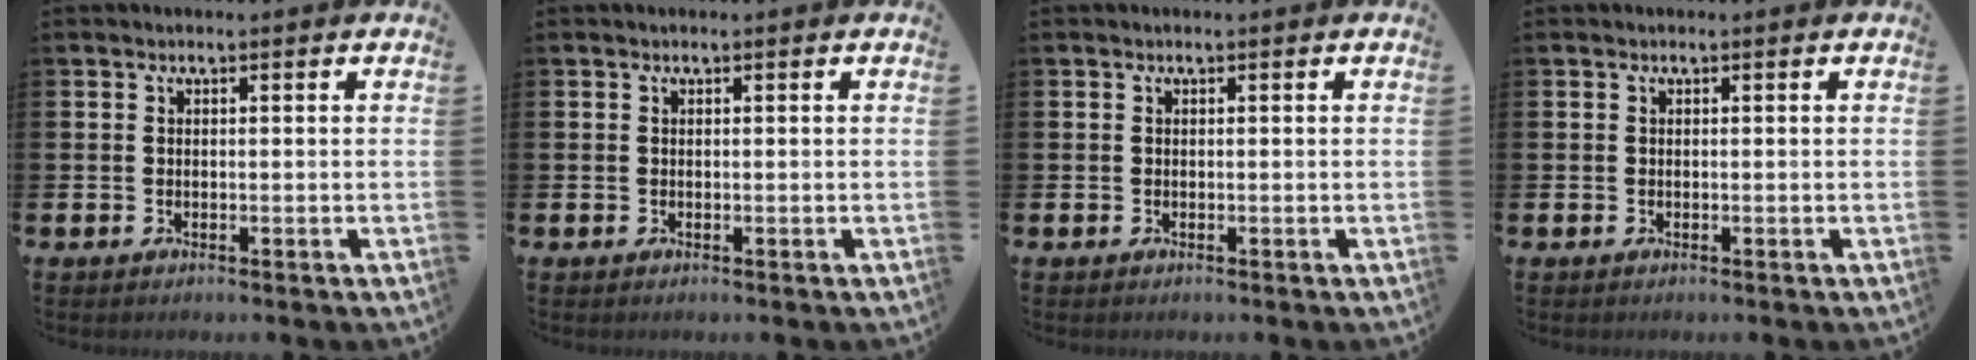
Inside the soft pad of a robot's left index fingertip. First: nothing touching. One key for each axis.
{"total": 0.0}
{"total": 0.0}
{"total": 0.0}